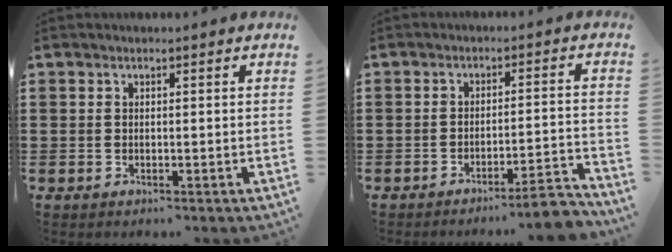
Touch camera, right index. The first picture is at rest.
{"total": 5.0, "force": [-4.4, -0.1, 2.5], "torque": [-0.041, -0.012, -0.083]}